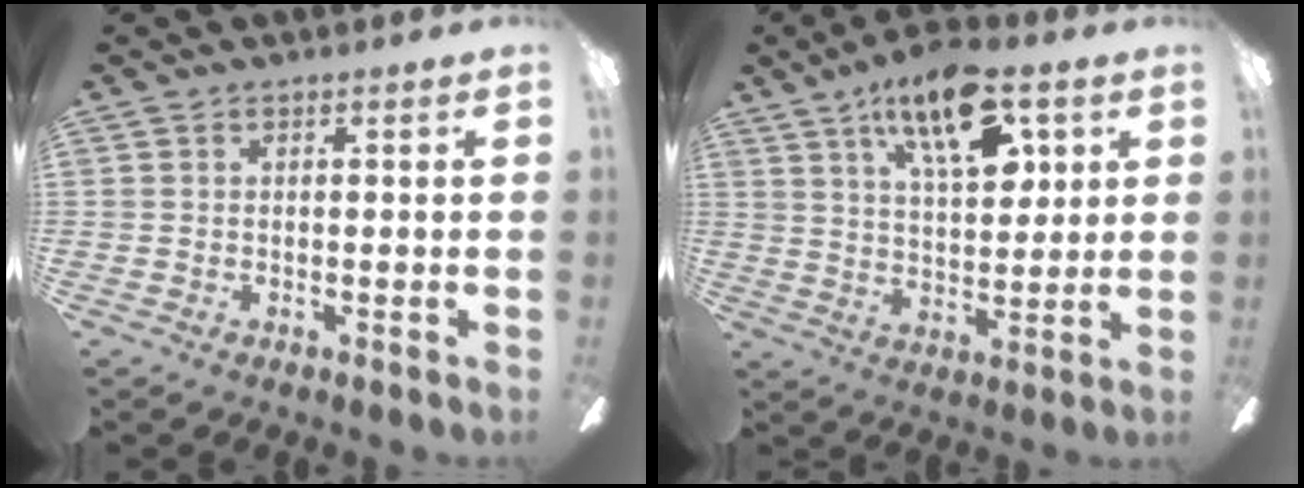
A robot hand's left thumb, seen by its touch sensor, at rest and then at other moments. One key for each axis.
{"total": 16.9, "fx": 9.1, "fy": 7.3, "fz": 12.2, "tx": -0.197, "ty": -0.025, "tz": 0.151}